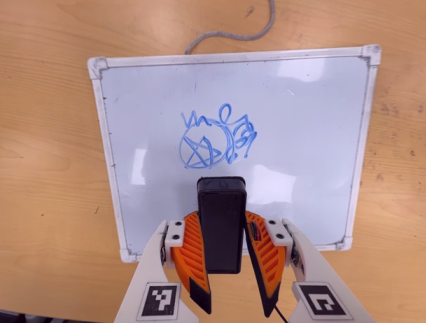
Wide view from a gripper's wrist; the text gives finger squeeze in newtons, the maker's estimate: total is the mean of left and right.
{"total": 9.2, "left": 8.0, "right": 10.5}